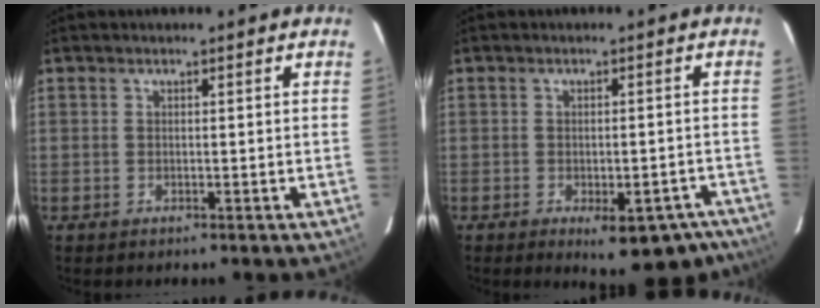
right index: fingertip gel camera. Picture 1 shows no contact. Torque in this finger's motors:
{"motor_torque": [0.50, -0.70, 0.34, 0.06]}